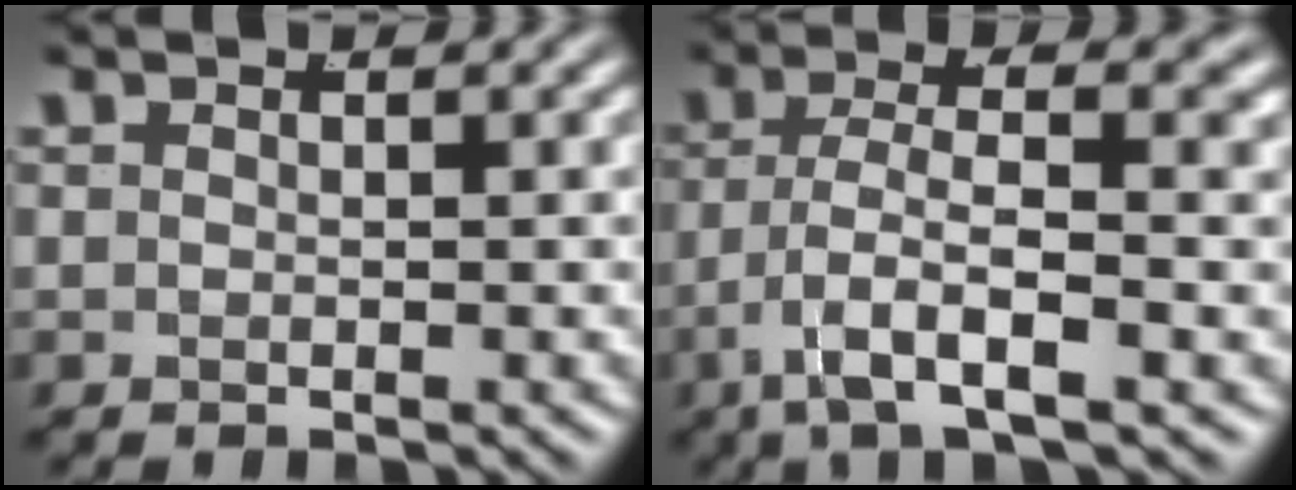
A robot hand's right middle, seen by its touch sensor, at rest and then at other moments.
{"total": 6.0, "force": [-1.4, 2.0, 5.5], "torque": [-0.102, -0.019, -0.012]}